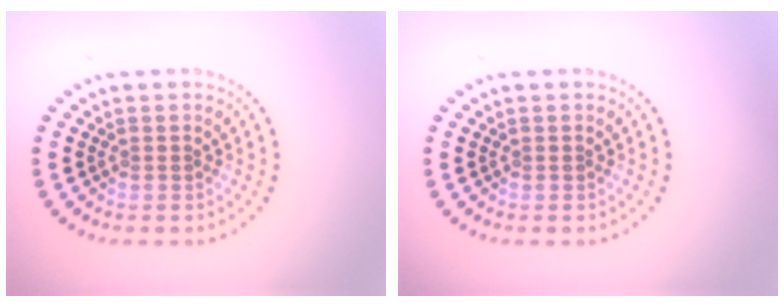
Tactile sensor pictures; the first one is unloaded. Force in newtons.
{"total": 0.0}